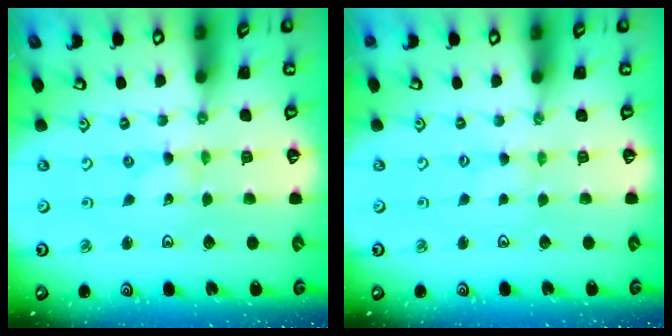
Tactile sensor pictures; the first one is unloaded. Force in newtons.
{"total": 0.0}